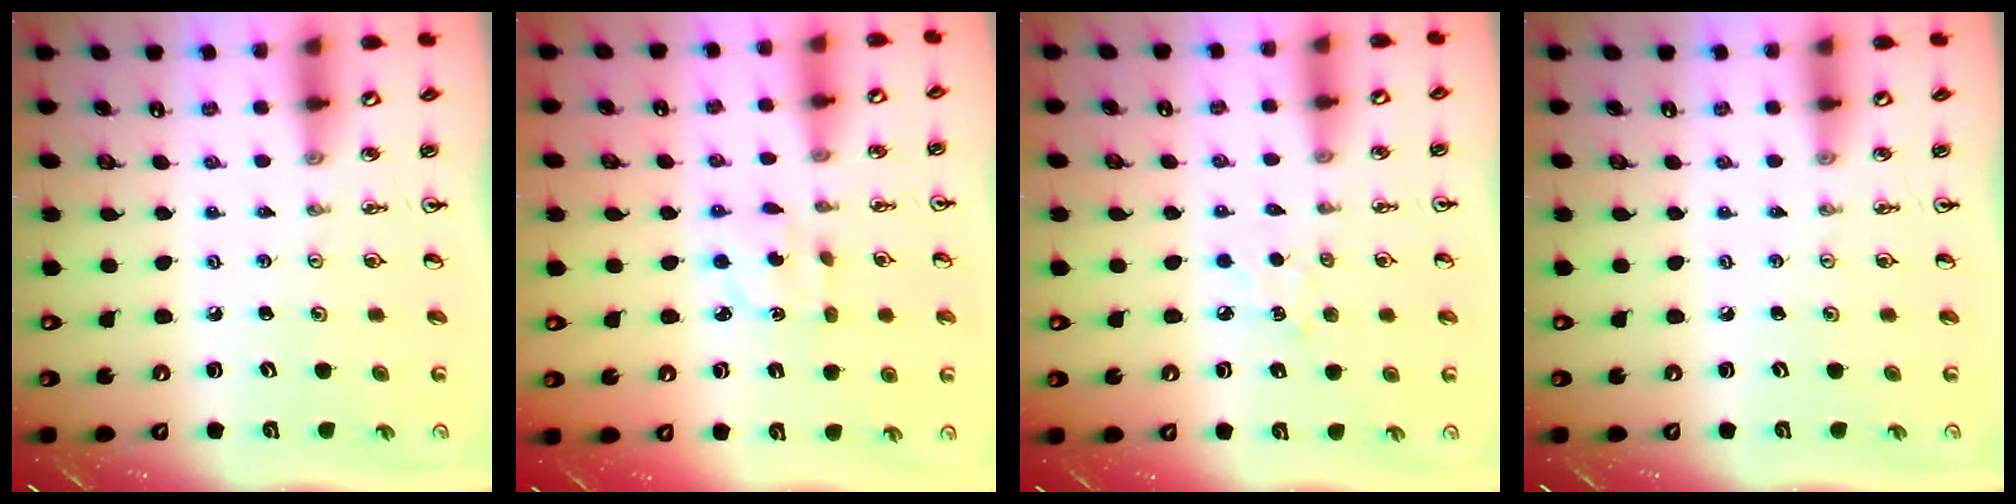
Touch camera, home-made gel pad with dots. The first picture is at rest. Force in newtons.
{"total": 4.0, "press": 3.9, "slide": 0.7}
{"total": 5.4, "press": 5.4, "slide": 0.7}
{"total": 0.0}